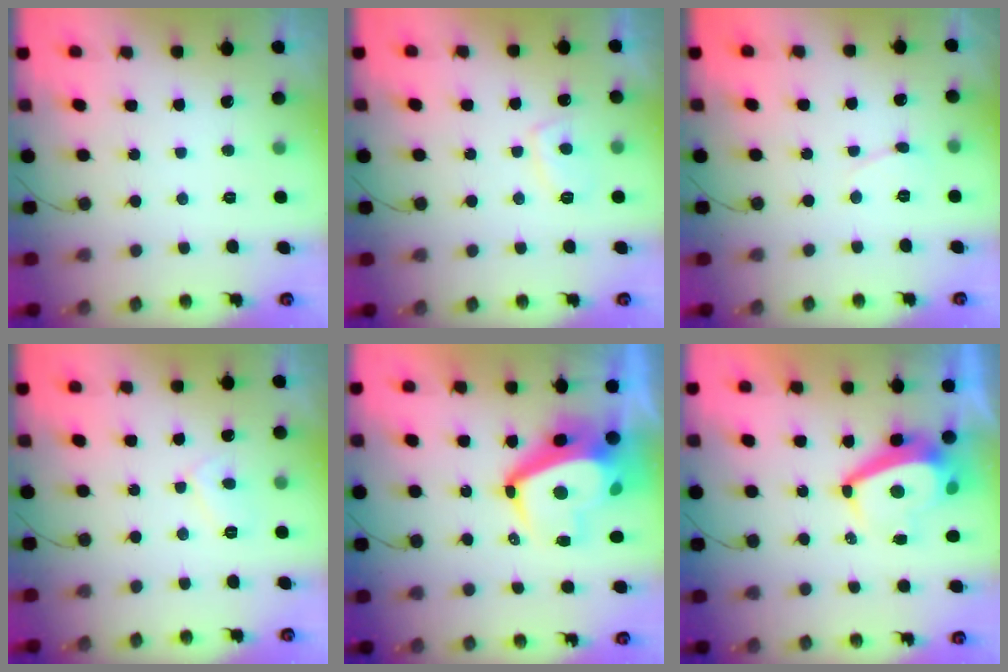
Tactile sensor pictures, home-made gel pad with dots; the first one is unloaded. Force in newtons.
{"total": 5.1, "press": 5.0, "slide": 0.9}
{"total": 2.9, "press": 2.9, "slide": 0.3}
{"total": 4.9, "press": 4.9, "slide": 0.5}
{"total": 12.1, "press": 12.0, "slide": 1.6}
{"total": 7.8, "press": 7.8, "slide": 0.7}